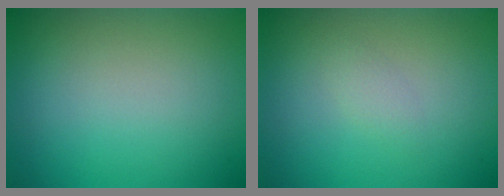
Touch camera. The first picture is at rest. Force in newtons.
{"total": 1.0, "press": 1.0, "slide": 0.0}